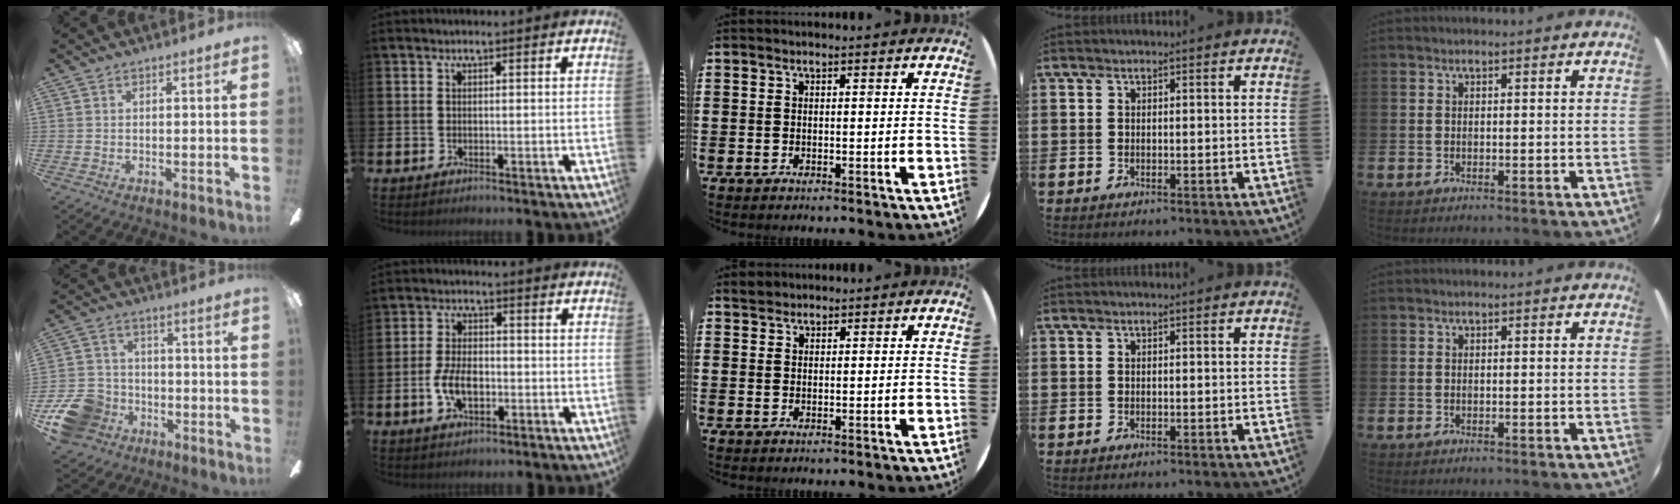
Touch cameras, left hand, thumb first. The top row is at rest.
{"thumb": {"total": 12.8, "force": [-6.3, 10.0, 4.9], "torque": [-0.115, 0.051, -0.108]}, "index": {"total": 5.2, "force": [-1.2, 3.0, 4.0], "torque": [-0.084, 0.002, -0.026]}, "middle": {"total": 1.5, "force": [1.5, 0.5, -0.1], "torque": [0.007, 0.001, 0.028]}}